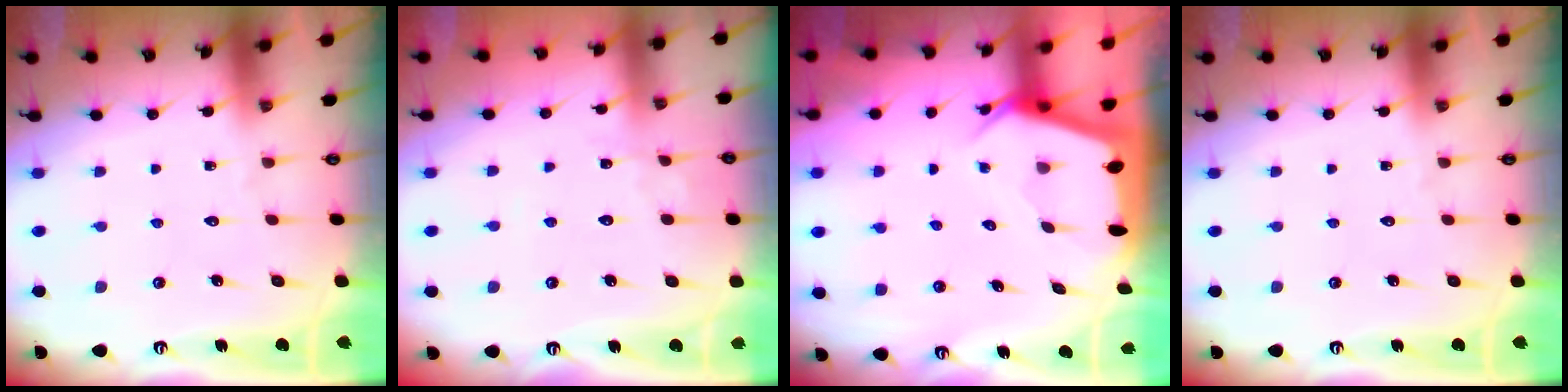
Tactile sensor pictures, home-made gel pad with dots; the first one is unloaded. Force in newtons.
{"total": 2.3, "press": 2.3, "slide": 0.3}
{"total": 3.9, "press": 3.9, "slide": 0.3}
{"total": 0.0}